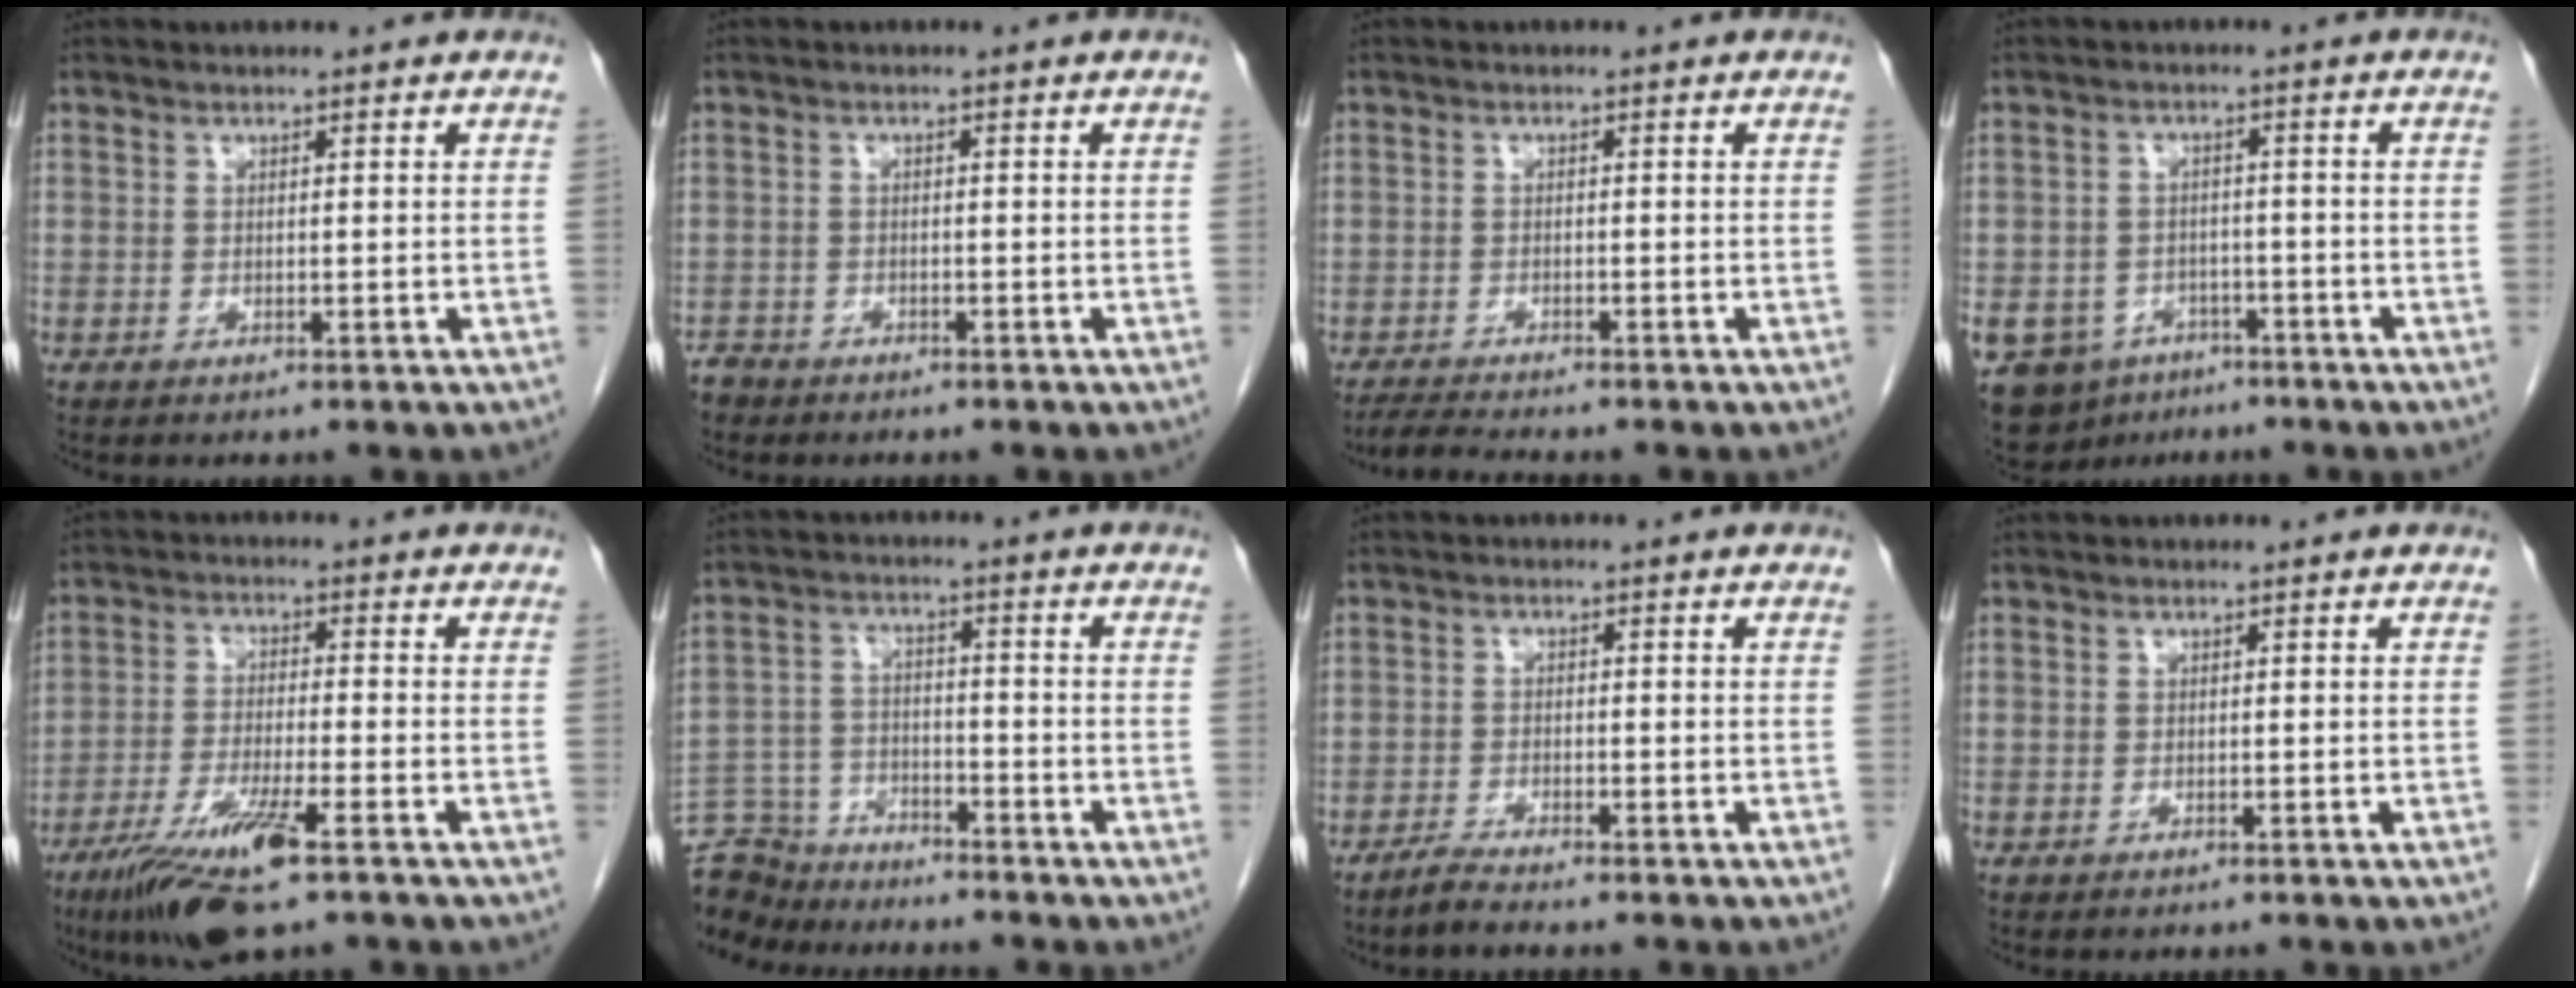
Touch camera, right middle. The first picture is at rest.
{"total": 2.1, "force": [-1.9, 1.0, 0.0], "torque": [-0.007, 0.000, -0.036]}
{"total": 3.2, "force": [-3.0, -0.7, 1.0], "torque": [-0.027, -0.019, -0.054]}
{"total": 10.9, "force": [-6.0, 8.4, 3.5], "torque": [-0.089, 0.003, -0.082]}
{"total": 10.5, "force": [-6.3, 1.1, 8.3], "torque": [-0.162, -0.026, -0.110]}
{"total": 11.4, "force": [-10.8, 3.7, 1.1], "torque": [-0.036, 0.016, -0.194]}
{"total": 2.5, "force": [-2.2, -0.1, 1.1], "torque": [-0.032, -0.005, -0.045]}
{"total": 0.0}